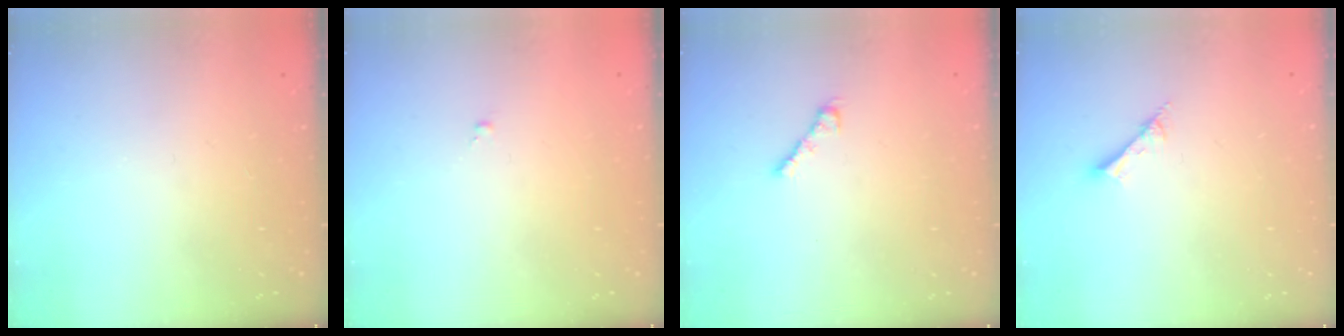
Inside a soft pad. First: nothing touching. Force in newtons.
{"total": 0.0}
{"total": 4.1, "press": 4.1, "slide": 0.9}
{"total": 2.8, "press": 2.7, "slide": 0.4}